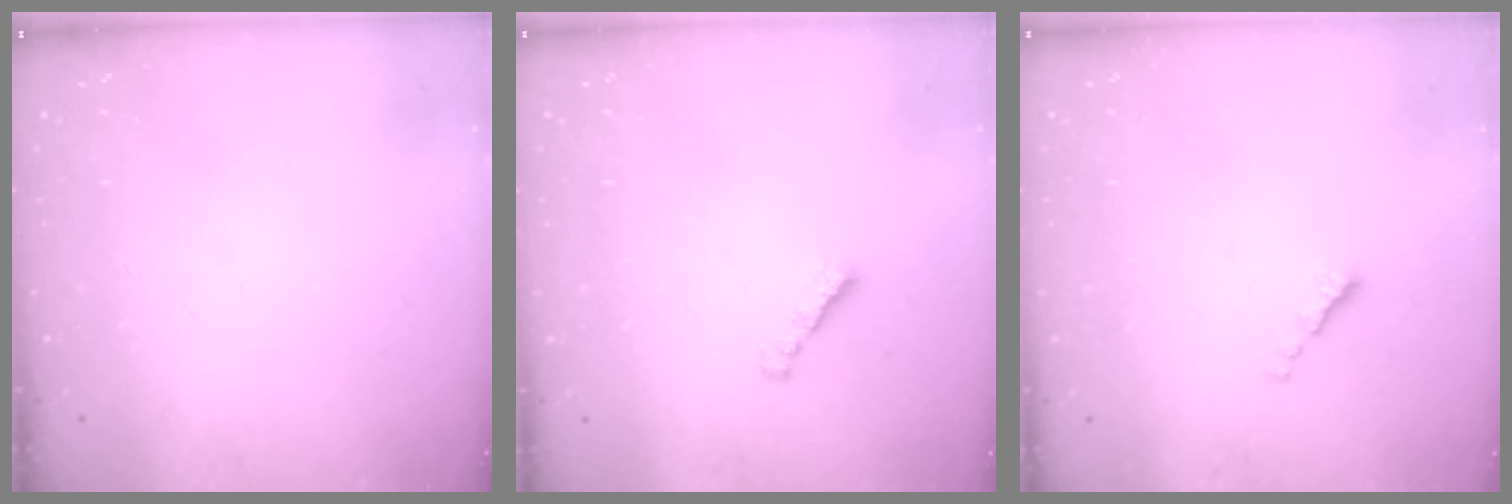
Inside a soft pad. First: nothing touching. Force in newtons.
{"total": 1.6, "press": 1.5, "slide": 0.4}
{"total": 0.0}